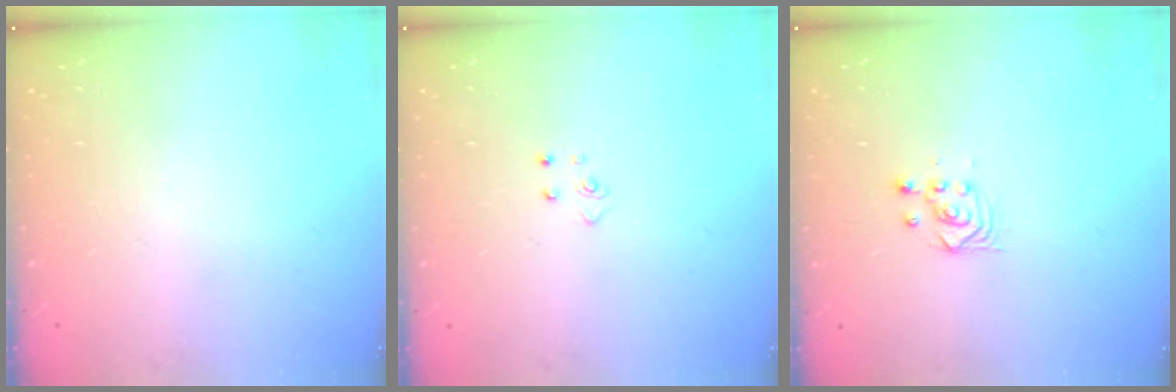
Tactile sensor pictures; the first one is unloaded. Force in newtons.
{"total": 2.6, "press": 2.6, "slide": 0.3}
{"total": 3.3, "press": 3.3, "slide": 0.4}